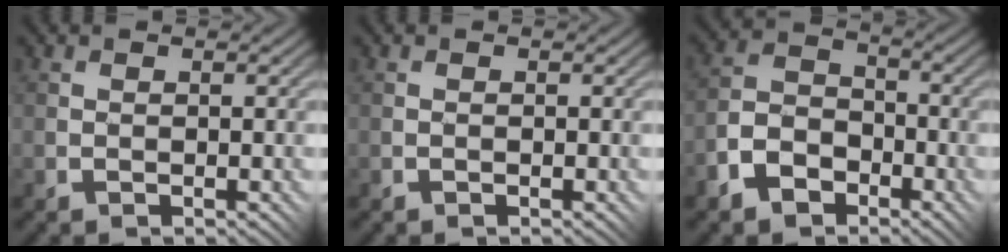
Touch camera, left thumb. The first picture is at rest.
{"total": 0.0}
{"total": 6.5, "force": [-4.2, 4.1, 2.9], "torque": [-0.064, -0.001, -0.092]}